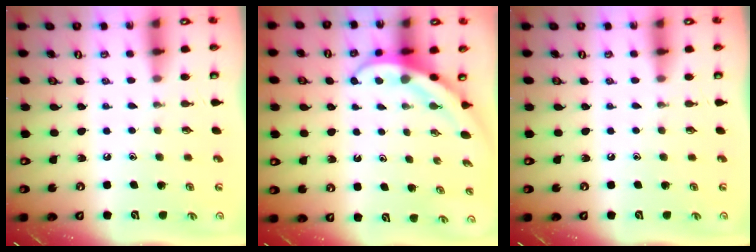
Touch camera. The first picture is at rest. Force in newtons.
{"total": 4.0, "press": 4.0, "slide": 0.4}
{"total": 0.0}